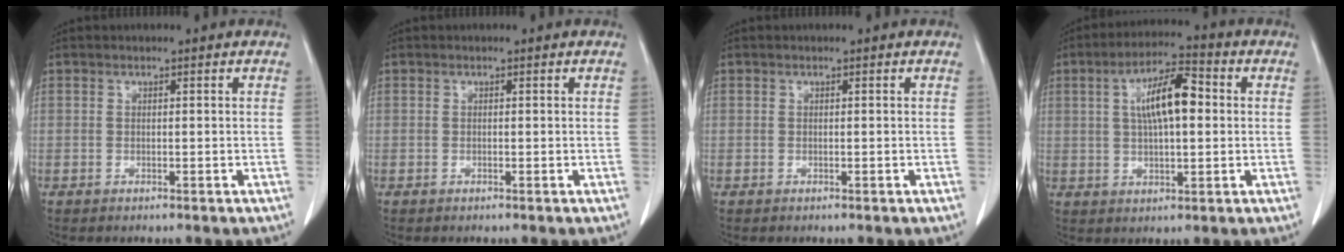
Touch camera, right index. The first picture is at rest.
{"total": 0.0}
{"total": 0.0}
{"total": 9.5, "force": [1.6, 2.7, 9.0], "torque": [-0.165, 0.022, 0.025]}